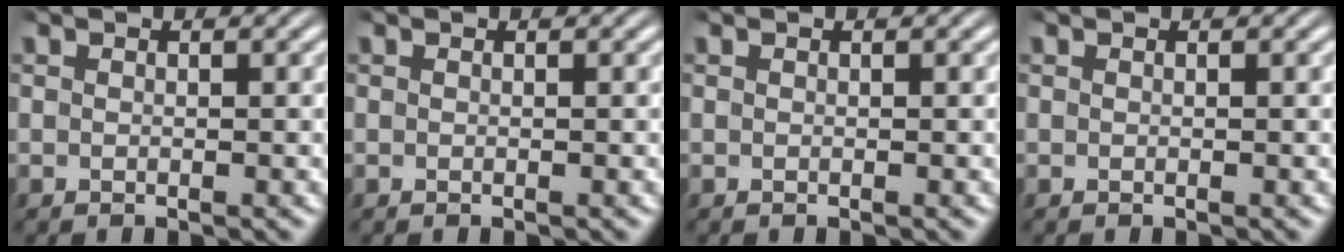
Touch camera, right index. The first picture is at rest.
{"total": 0.0}
{"total": 0.0}
{"total": 0.0}